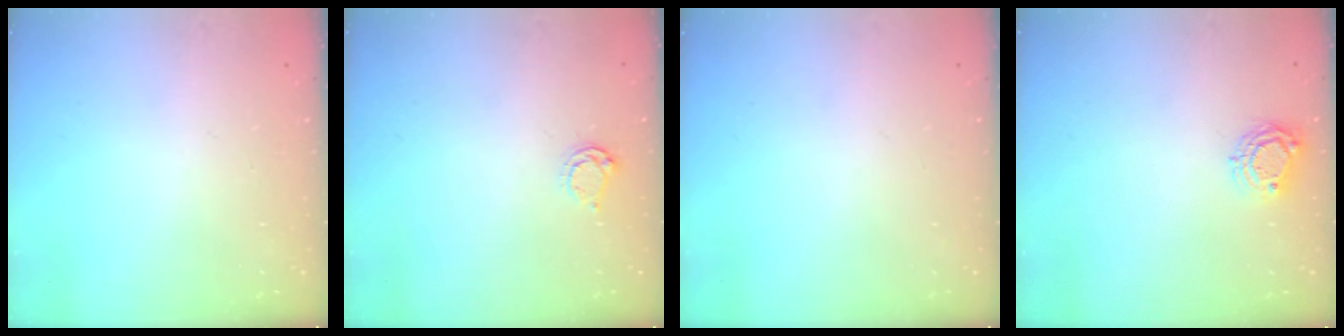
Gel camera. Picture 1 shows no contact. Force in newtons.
{"total": 3.8, "press": 3.8, "slide": 0.4}
{"total": 0.0}
{"total": 6.6, "press": 6.6, "slide": 0.1}